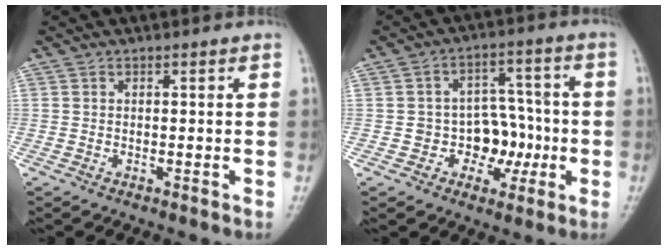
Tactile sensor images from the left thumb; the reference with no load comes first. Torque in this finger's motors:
{"motor_torque": [-0.18, 0.23, 0.25, 0.10, 0.00]}